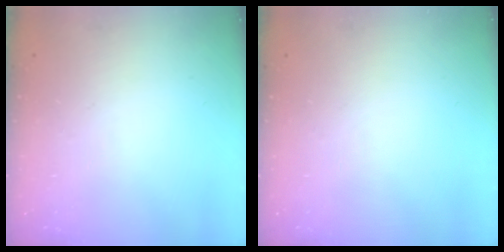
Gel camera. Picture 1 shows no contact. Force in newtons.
{"total": 0.0}